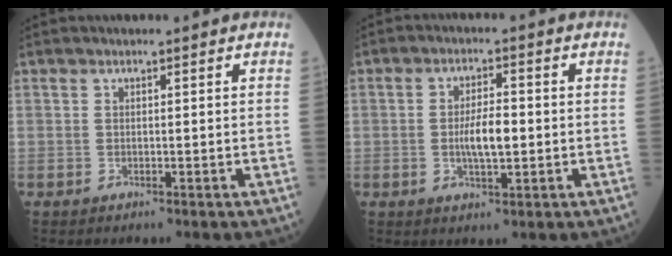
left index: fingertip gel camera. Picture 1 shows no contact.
{"total": 5.1, "force": [-0.7, 1.4, 4.9], "torque": [-0.094, -0.002, -0.014]}